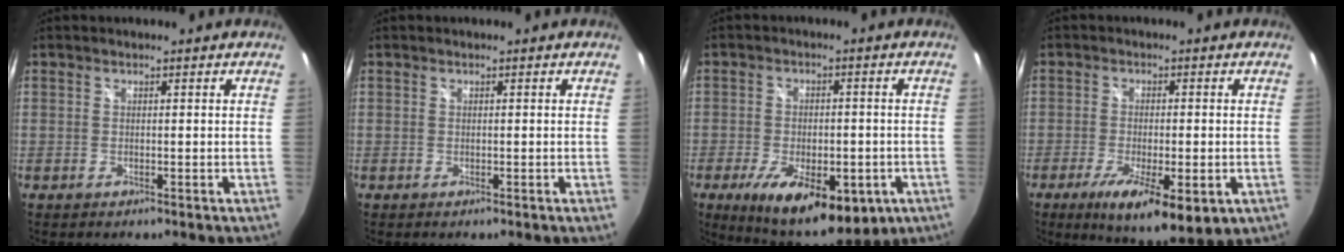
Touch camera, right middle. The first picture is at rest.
{"total": 0.0}
{"total": 17.2, "force": [-8.3, 7.5, 13.1], "torque": [-0.243, -0.043, -0.111]}
{"total": 12.3, "force": [-5.6, 3.6, 10.3], "torque": [-0.191, -0.040, -0.085]}